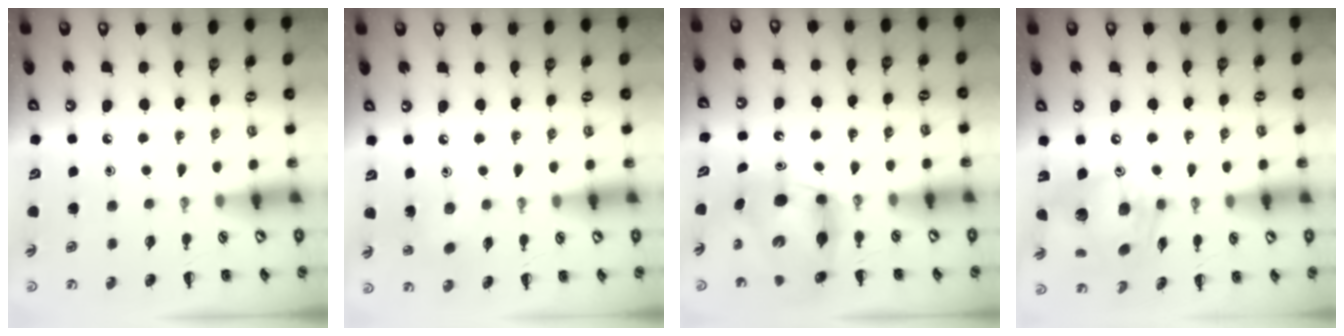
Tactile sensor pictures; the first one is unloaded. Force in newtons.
{"total": 2.9, "press": 2.8, "slide": 0.6}
{"total": 7.1, "press": 6.8, "slide": 2.0}
{"total": 12.9, "press": 12.8, "slide": 1.6}